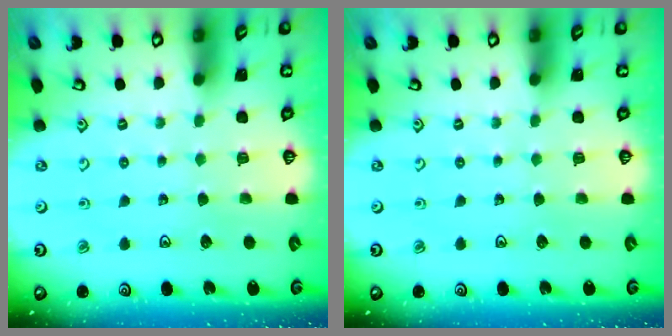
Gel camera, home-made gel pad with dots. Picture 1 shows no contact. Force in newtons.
{"total": 0.0}